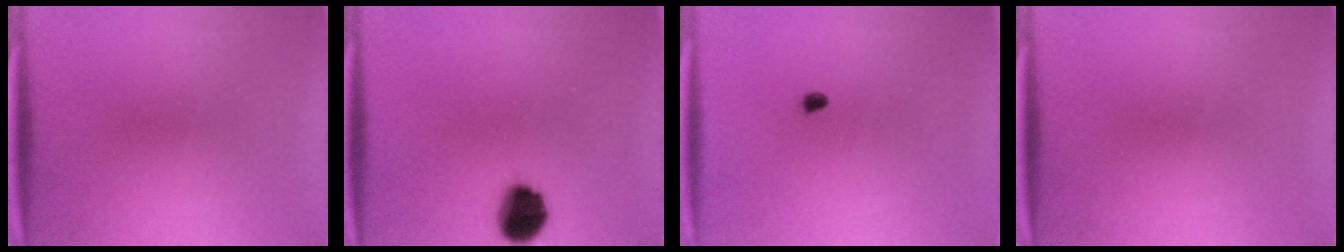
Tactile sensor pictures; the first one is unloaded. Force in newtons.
{"total": 9.1}
{"total": 1.3}
{"total": 0.0}